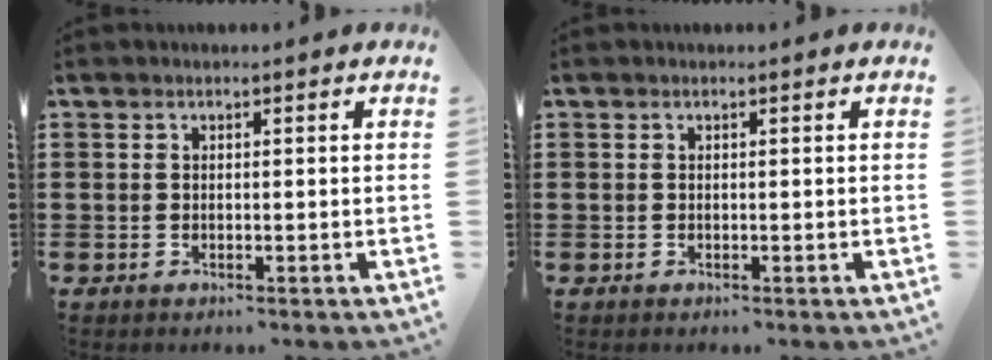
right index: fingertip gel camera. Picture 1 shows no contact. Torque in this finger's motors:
{"motor_torque": [-0.32, 0.33, 0.00, 0.00]}